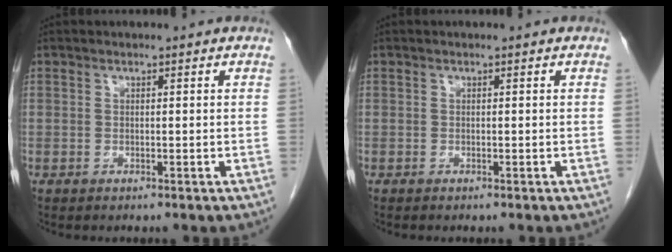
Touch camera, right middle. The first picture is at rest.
{"total": 0.0}